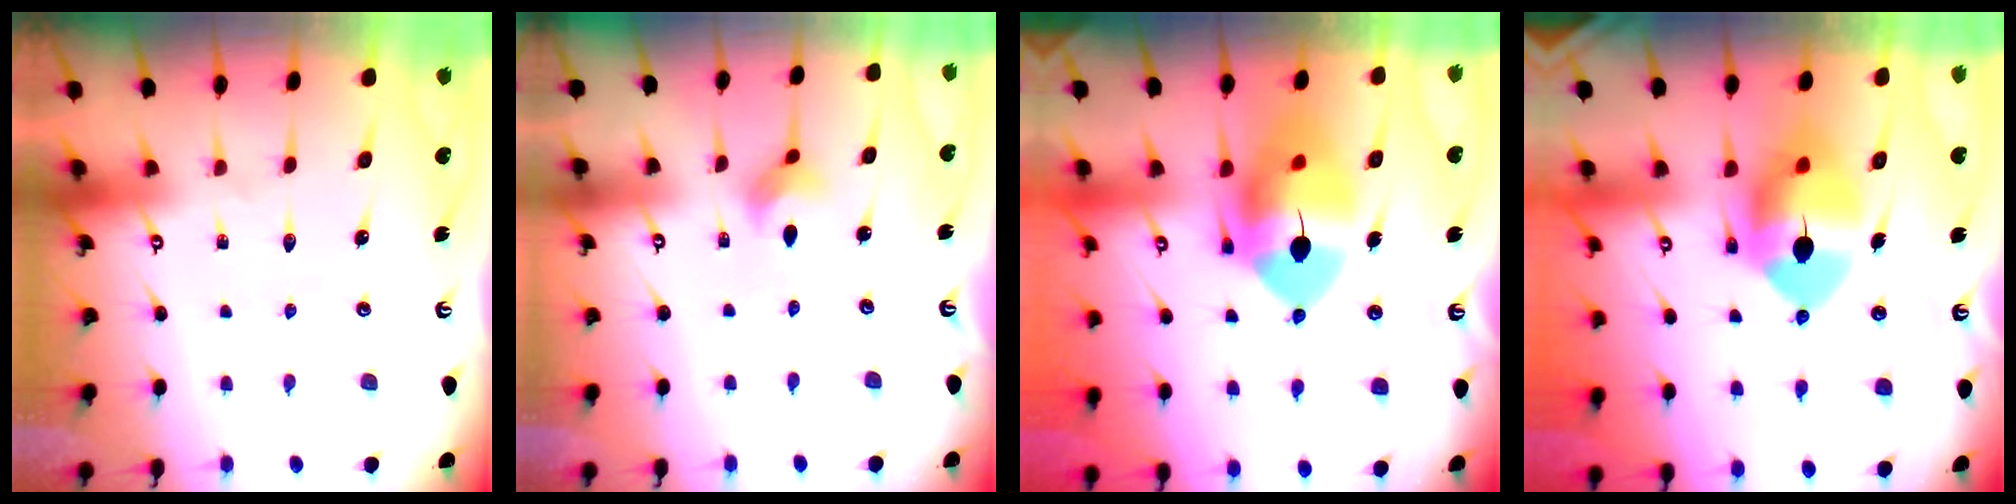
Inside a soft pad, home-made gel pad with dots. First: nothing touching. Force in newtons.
{"total": 3.4, "press": 3.4, "slide": 0.3}
{"total": 15.3, "press": 15.1, "slide": 2.4}
{"total": 14.4, "press": 14.2, "slide": 2.2}